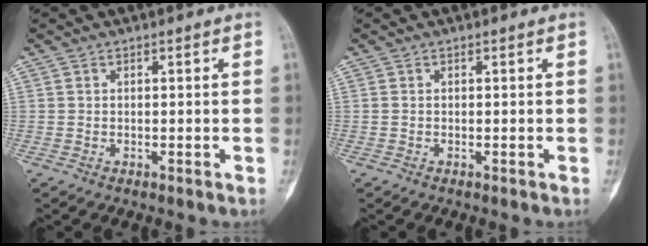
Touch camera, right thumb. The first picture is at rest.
{"total": 0.0}